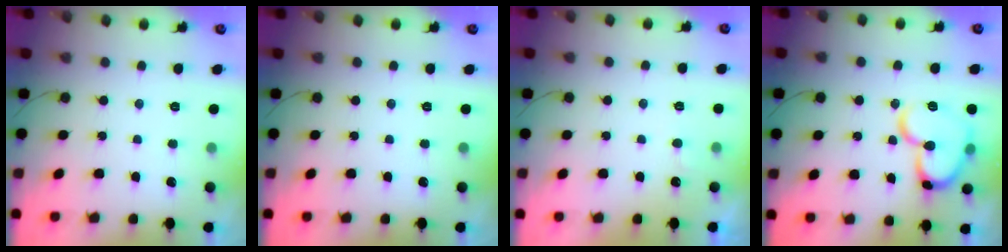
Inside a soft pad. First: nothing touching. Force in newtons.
{"total": 0.0}
{"total": 3.9, "press": 3.9, "slide": 0.3}
{"total": 16.7, "press": 16.6, "slide": 1.8}